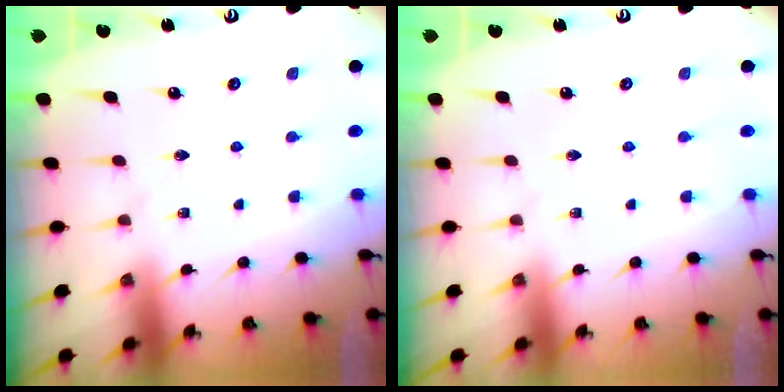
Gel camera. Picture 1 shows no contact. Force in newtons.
{"total": 0.0}